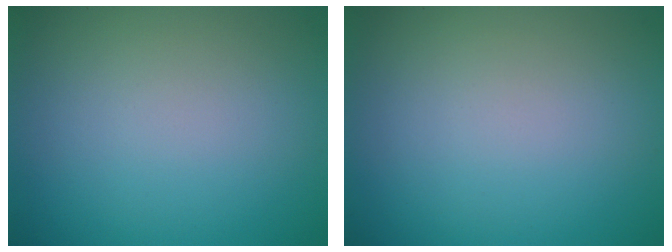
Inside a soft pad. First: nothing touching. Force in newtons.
{"total": 0.0}